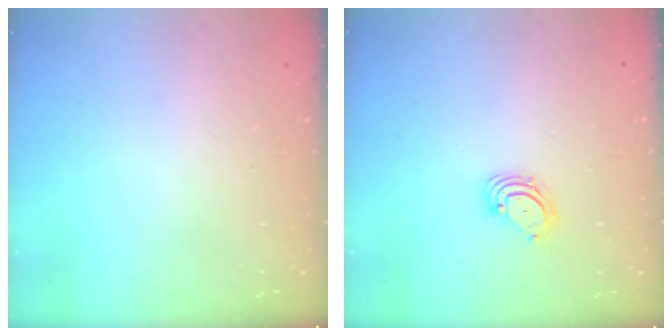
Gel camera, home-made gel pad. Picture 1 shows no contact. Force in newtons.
{"total": 3.2, "press": 3.2, "slide": 0.3}